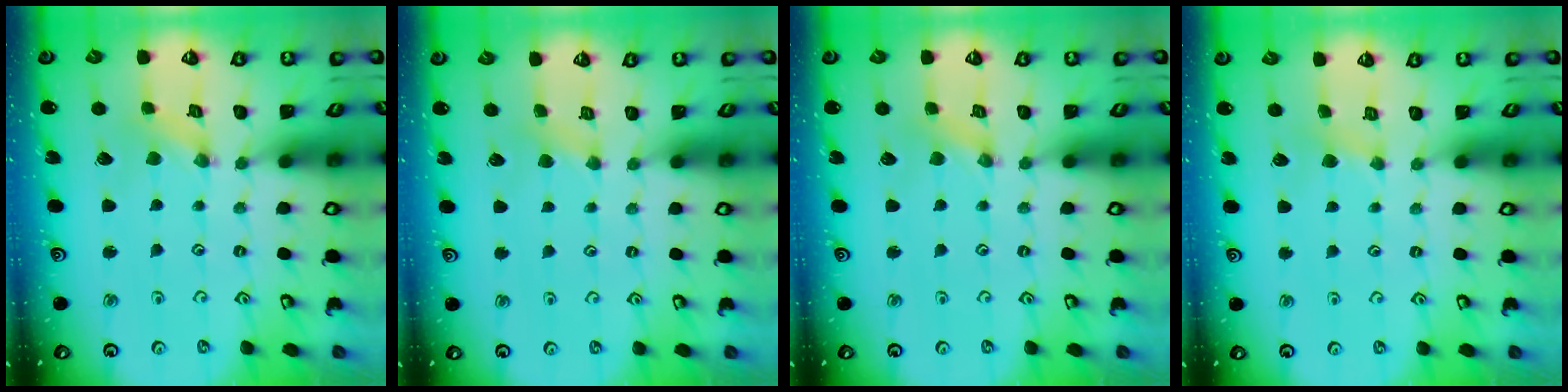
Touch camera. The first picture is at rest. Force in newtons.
{"total": 2.8, "press": 2.8, "slide": 0.4}
{"total": 1.7, "press": 1.7, "slide": 0.3}
{"total": 1.9, "press": 1.9, "slide": 0.3}